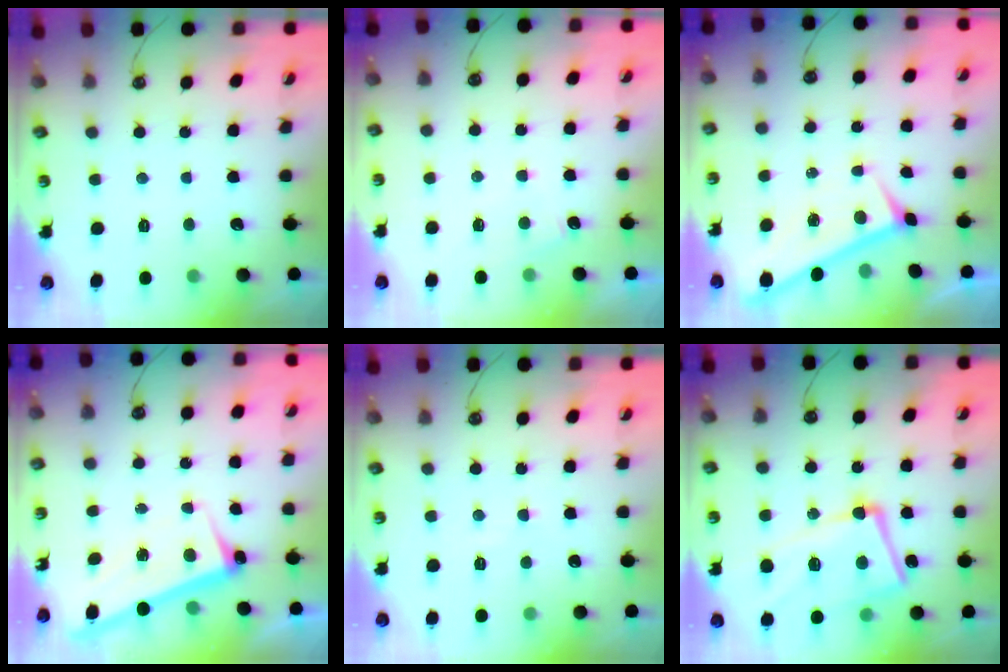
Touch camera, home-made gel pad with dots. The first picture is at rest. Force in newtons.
{"total": 4.4, "press": 4.4, "slide": 0.5}
{"total": 0.0}
{"total": 2.5, "press": 2.4, "slide": 0.5}
{"total": 3.6, "press": 3.5, "slide": 0.4}
{"total": 11.5, "press": 11.3, "slide": 2.2}